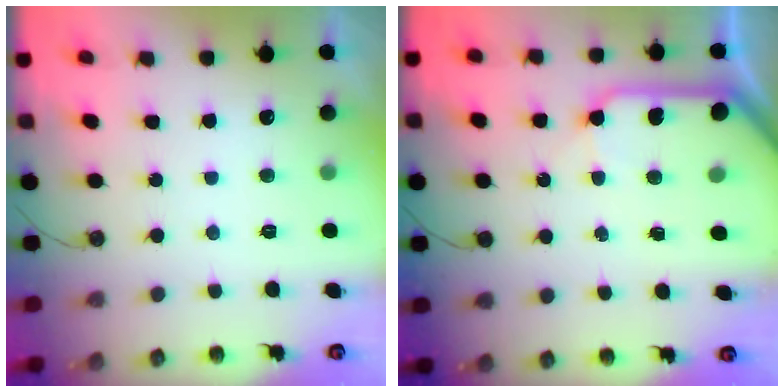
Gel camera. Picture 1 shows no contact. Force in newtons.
{"total": 11.0, "press": 10.9, "slide": 1.5}